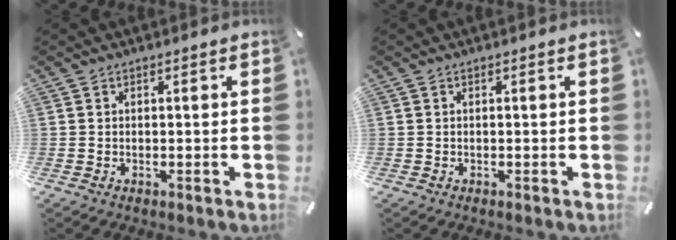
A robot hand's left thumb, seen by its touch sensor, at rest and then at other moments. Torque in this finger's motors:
{"motor_torque": [0.05, 0.05, 0.00, 0.00, 0.00]}